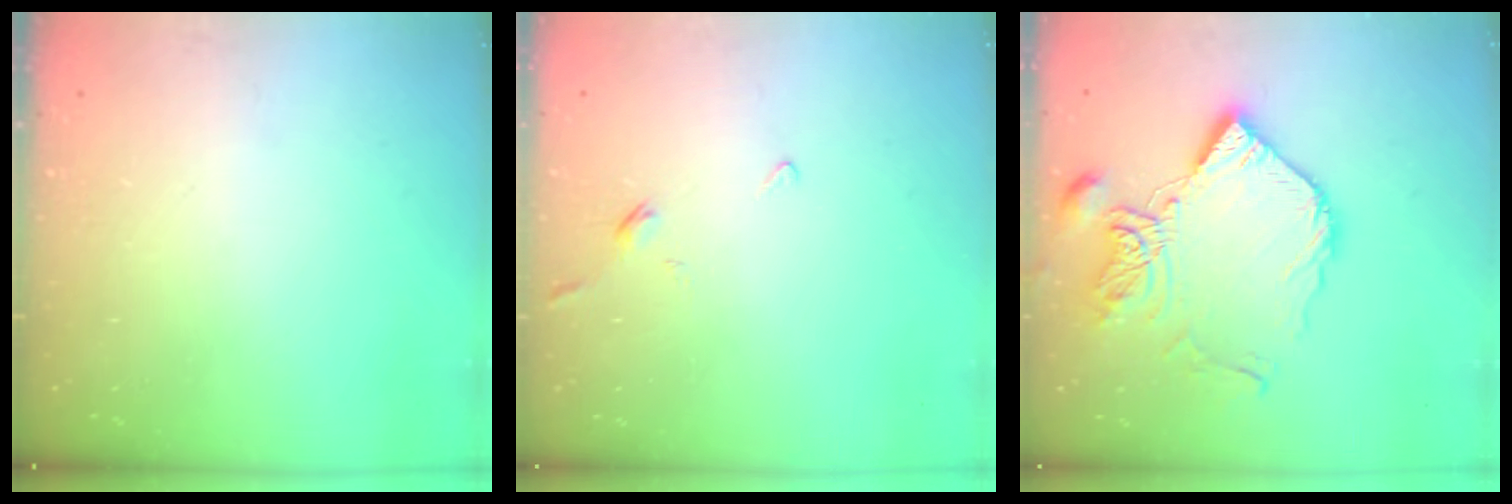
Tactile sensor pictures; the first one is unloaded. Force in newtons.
{"total": 2.1, "press": 2.0, "slide": 0.6}
{"total": 17.8, "press": 17.7, "slide": 2.0}